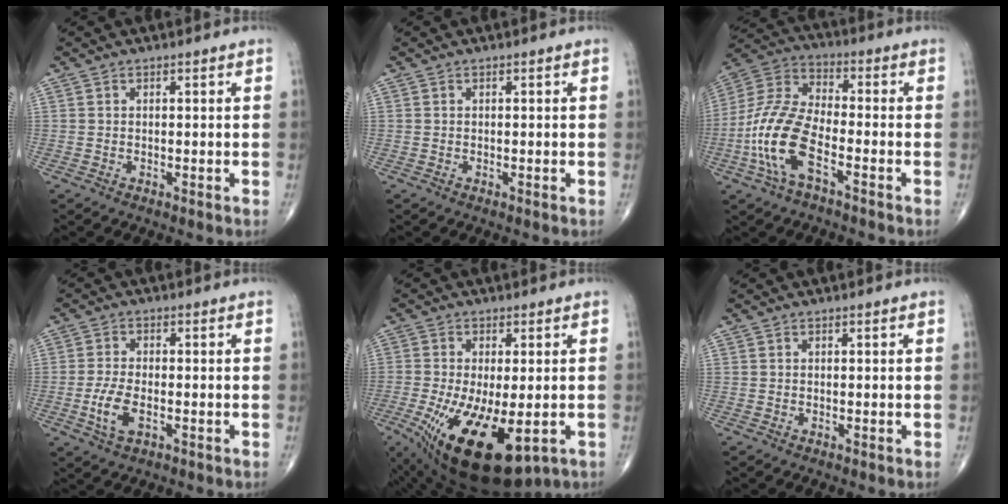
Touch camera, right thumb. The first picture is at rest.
{"total": 0.0}
{"total": 15.4, "force": [-5.8, 6.5, 12.7], "torque": [-0.275, 0.031, -0.115]}
{"total": 5.6, "force": [-1.7, 2.7, 4.6], "torque": [-0.100, 0.002, -0.031]}
{"total": 17.4, "force": [-6.1, 7.2, 14.6], "torque": [-0.261, -0.023, -0.079]}
{"total": 0.0}